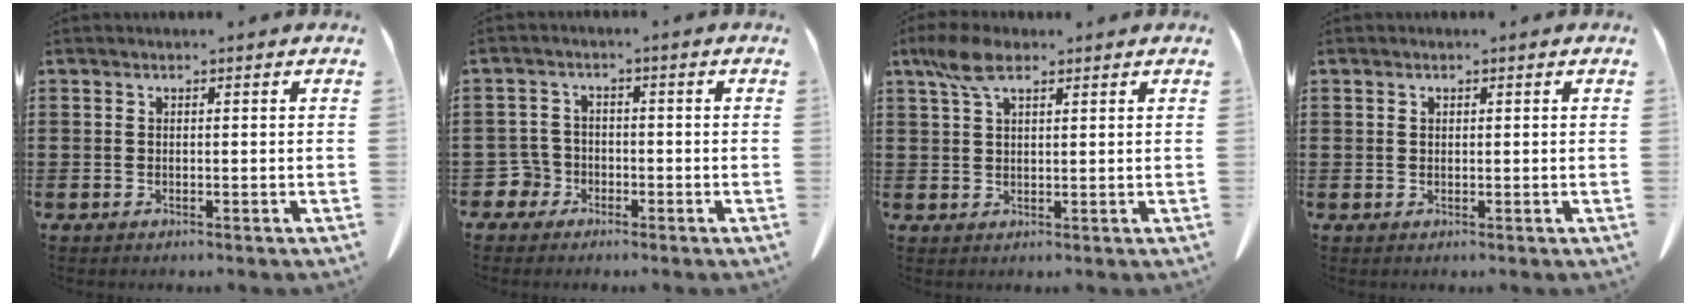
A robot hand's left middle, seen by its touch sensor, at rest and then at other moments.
{"total": 3.6, "force": [-2.0, 2.8, 1.0], "torque": [-0.050, -0.005, -0.046]}
{"total": 5.5, "force": [3.1, 2.1, 4.1], "torque": [-0.095, 0.003, 0.056]}
{"total": 0.5, "force": [0.4, 0.2, 0.3], "torque": [-0.008, -0.001, 0.009]}